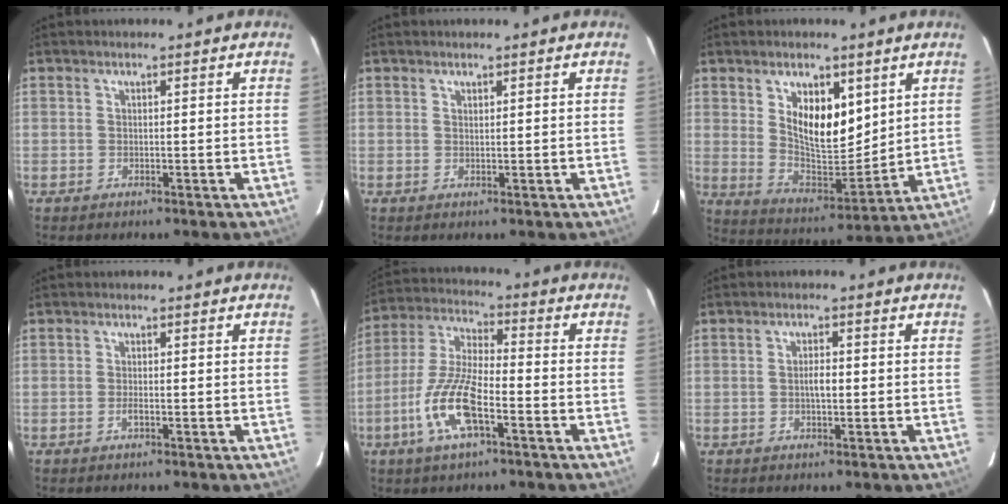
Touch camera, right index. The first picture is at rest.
{"total": 0.5, "force": [0.5, 0.2, 0.2], "torque": [-0.002, 0.001, 0.009]}
{"total": 12.4, "force": [5.1, 6.4, 9.4], "torque": [-0.160, -0.006, 0.105]}
{"total": 1.0, "force": [-0.5, 0.3, 0.8], "torque": [-0.016, 0.000, -0.009]}
{"total": 12.7, "force": [-5.5, 3.8, 10.8], "torque": [-0.235, -0.004, -0.109]}
{"total": 2.2, "force": [-0.2, 0.9, 2.0], "torque": [-0.037, 0.004, -0.004]}